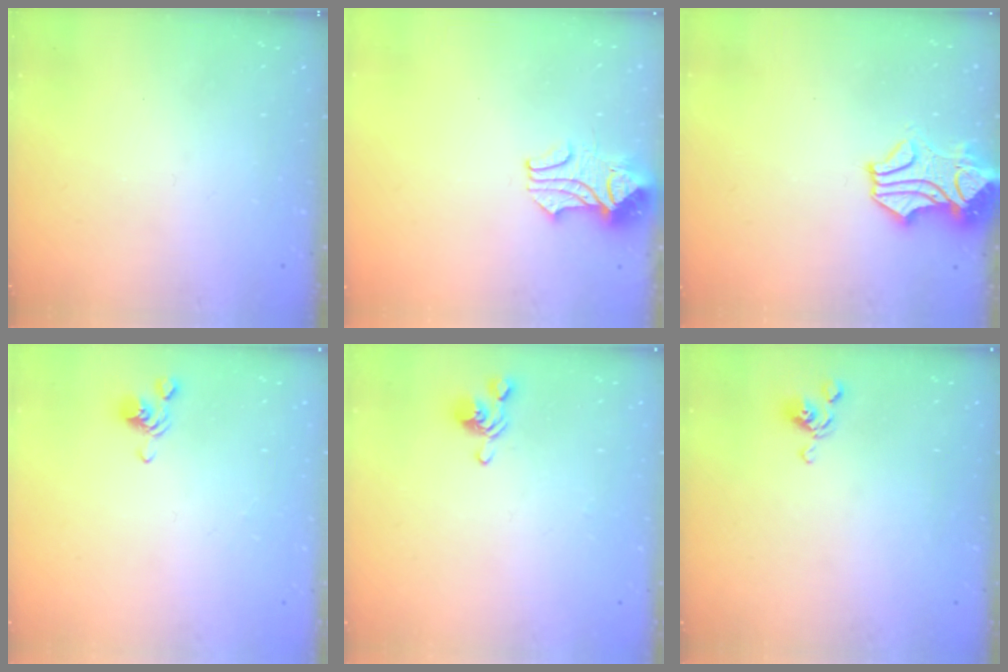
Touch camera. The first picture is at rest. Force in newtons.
{"total": 2.2, "press": 2.0, "slide": 0.8}
{"total": 2.4, "press": 2.1, "slide": 1.2}
{"total": 2.8, "press": 2.8, "slide": 0.3}
{"total": 1.1, "press": 0.8, "slide": 0.7}
{"total": 6.0, "press": 6.0, "slide": 0.6}